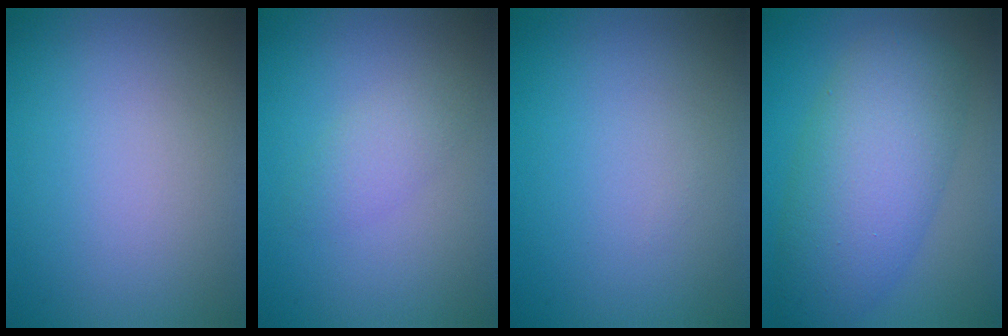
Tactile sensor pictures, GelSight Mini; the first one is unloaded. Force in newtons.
{"total": 1.9, "press": 1.9, "slide": 0.1}
{"total": 0.0}
{"total": 8.4, "press": 8.4, "slide": 0.0}